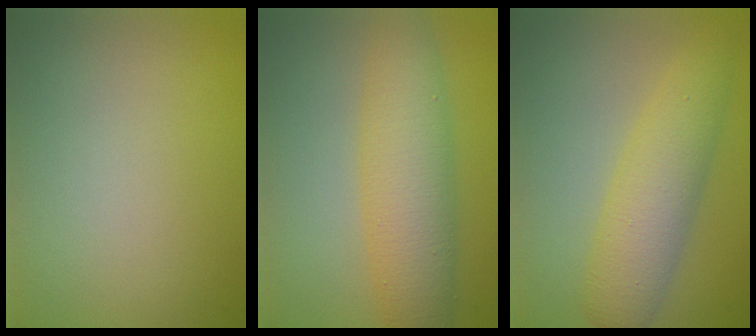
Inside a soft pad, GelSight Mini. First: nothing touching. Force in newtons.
{"total": 5.8, "press": 5.8, "slide": 0.0}
{"total": 5.0, "press": 5.0, "slide": 0.2}